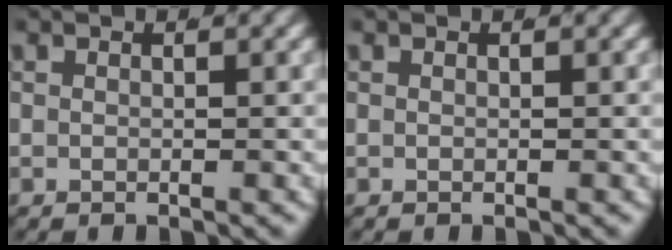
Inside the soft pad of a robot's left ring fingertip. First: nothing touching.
{"total": 0.0}